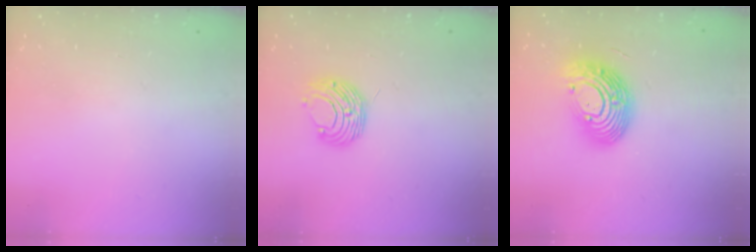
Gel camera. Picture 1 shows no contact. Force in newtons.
{"total": 8.5, "press": 8.5, "slide": 0.6}
{"total": 15.1, "press": 15.1, "slide": 1.4}